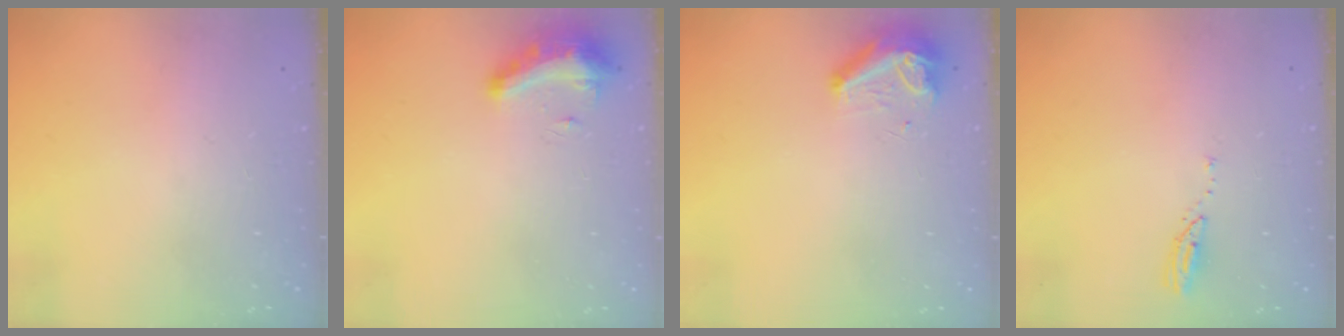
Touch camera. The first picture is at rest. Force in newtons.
{"total": 19.6, "press": 13.3, "slide": 14.5}
{"total": 8.4, "press": 8.4, "slide": 0.9}
{"total": 2.9, "press": 2.9, "slide": 0.3}